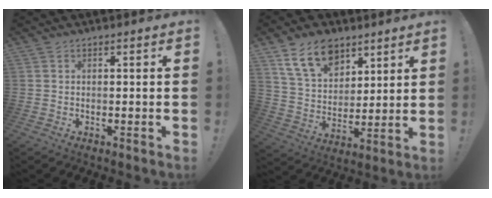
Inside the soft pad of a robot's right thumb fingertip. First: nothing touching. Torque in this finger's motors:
{"motor_torque": [1.32, 1.33, 0.11, 0.10, 0.04]}